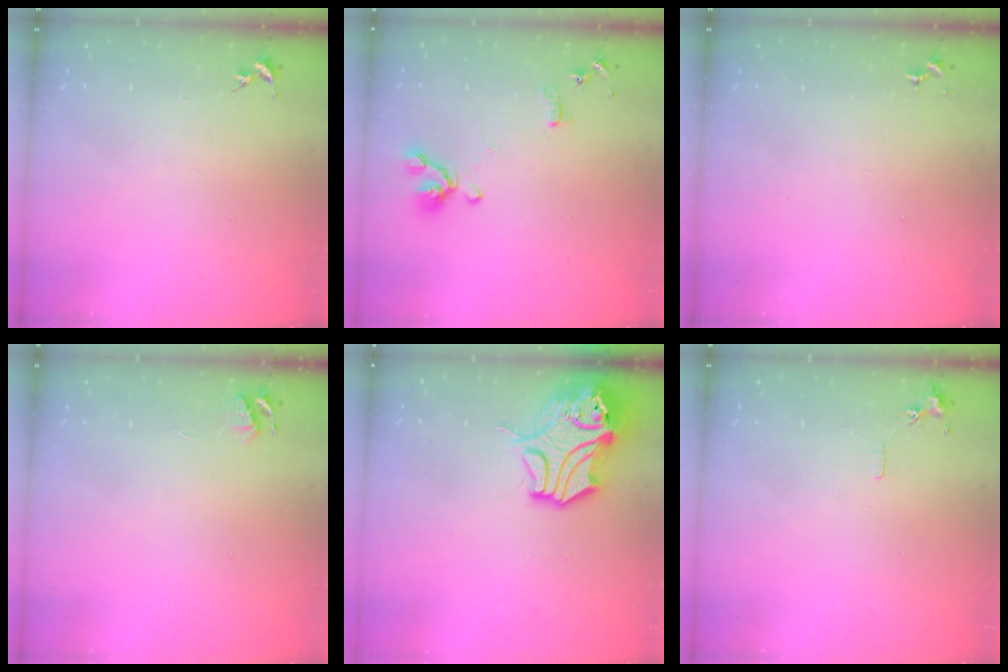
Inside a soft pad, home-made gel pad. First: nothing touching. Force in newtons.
{"total": 11.5, "press": 11.4, "slide": 1.6}
{"total": 0.0}
{"total": 3.5, "press": 3.4, "slide": 0.5}
{"total": 14.2, "press": 14.1, "slide": 1.9}
{"total": 5.6, "press": 5.6, "slide": 0.7}